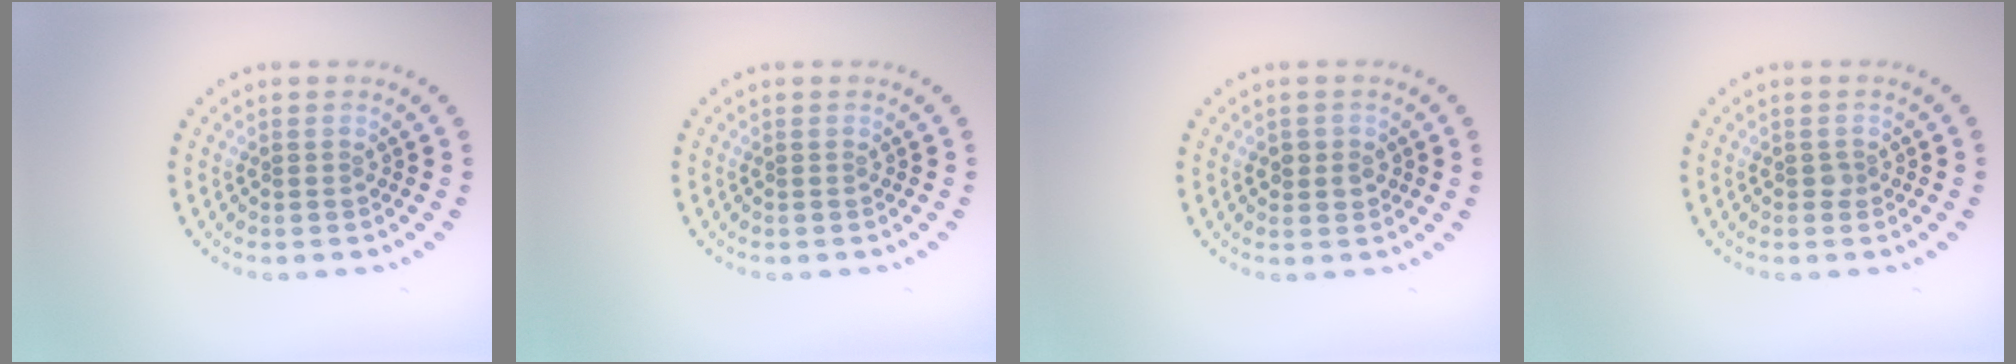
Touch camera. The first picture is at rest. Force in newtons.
{"total": 0.0}
{"total": 1.6, "press": 1.6, "slide": 0.4}
{"total": 0.6, "press": 0.5, "slide": 0.2}